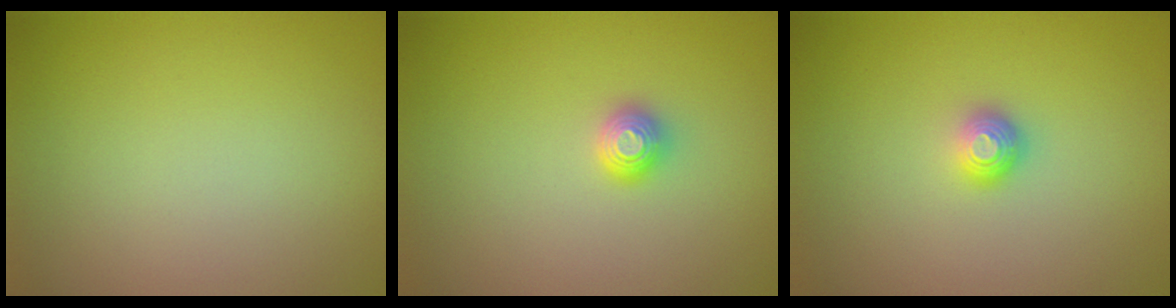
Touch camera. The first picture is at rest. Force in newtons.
{"total": 1.3, "press": 1.2, "slide": 0.5}
{"total": 1.5, "press": 1.1, "slide": 1.0}